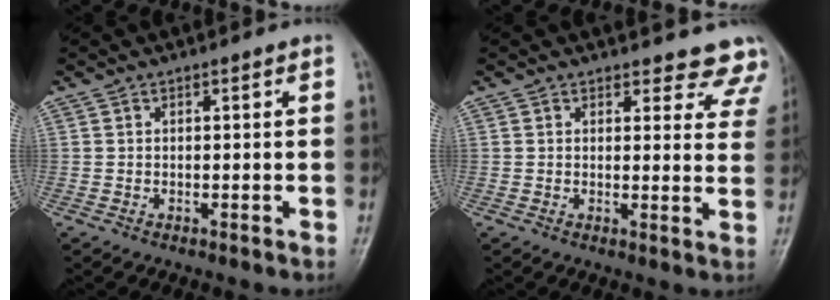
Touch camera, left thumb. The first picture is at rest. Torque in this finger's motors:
{"motor_torque": [0.00, -0.02, -0.27, -0.06, 0.04]}